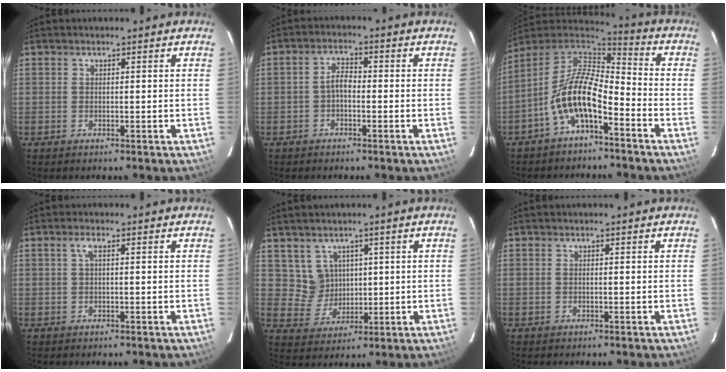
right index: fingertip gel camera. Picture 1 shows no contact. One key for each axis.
{"total": 2.6, "fx": -1.1, "fy": 1.3, "fz": 2.0, "tx": -0.039, "ty": 0.012, "tz": -0.021}
{"total": 12.5, "fx": -5.8, "fy": 5.1, "fz": 9.9, "tx": -0.198, "ty": 0.011, "tz": -0.113}
{"total": 1.5, "fx": 0.3, "fy": 0.3, "fz": 1.5, "tx": -0.028, "ty": 0.007, "tz": 0.006}
{"total": 5.2, "fx": 2.2, "fy": 4.6, "fz": 0.7, "tx": -0.014, "ty": 0.009, "tz": 0.055}
{"total": 0.0}